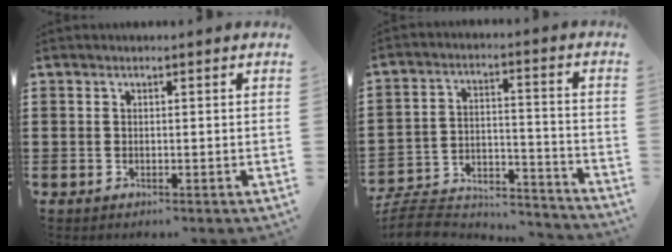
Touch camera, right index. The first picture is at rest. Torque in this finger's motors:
{"motor_torque": [-1.55, 0.59, -1.05, -0.21]}